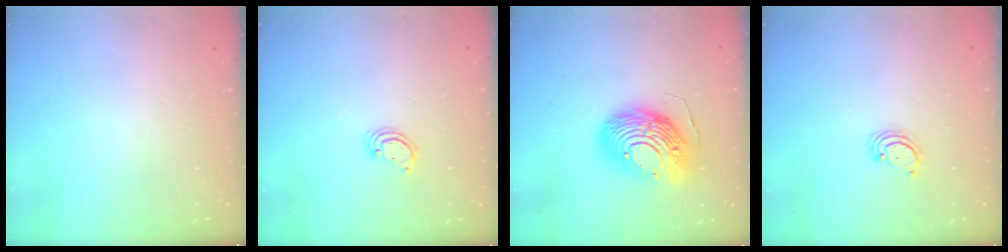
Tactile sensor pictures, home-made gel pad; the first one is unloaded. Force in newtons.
{"total": 2.6, "press": 2.6, "slide": 0.3}
{"total": 16.9, "press": 16.8, "slide": 1.6}
{"total": 2.3, "press": 2.3, "slide": 0.2}